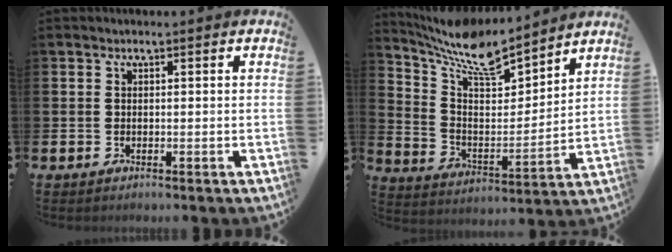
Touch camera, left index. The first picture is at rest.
{"total": 9.9, "force": [8.9, 2.1, 3.8], "torque": [-0.119, -0.059, 0.156]}